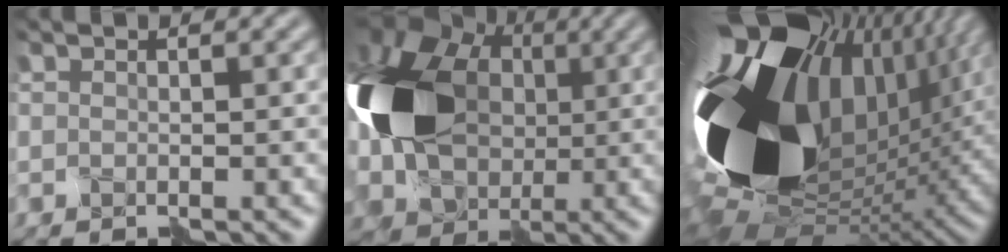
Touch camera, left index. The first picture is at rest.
{"total": 14.1, "force": [1.1, 10.2, 9.7], "torque": [-0.212, 0.017, 0.010]}
{"total": 20.0, "force": [1.5, 11.5, 16.3], "torque": [-0.334, -0.030, 0.031]}